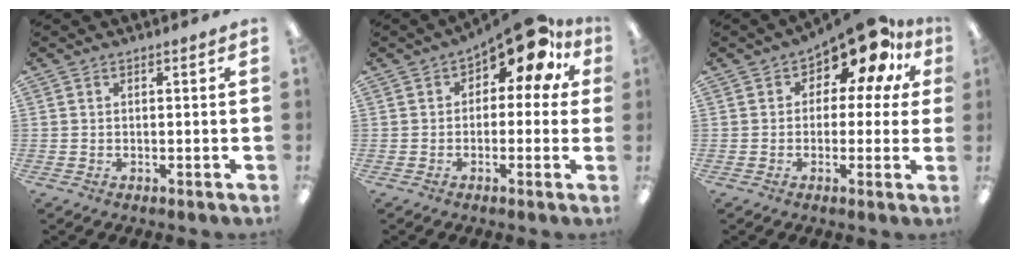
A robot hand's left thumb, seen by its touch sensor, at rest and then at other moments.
{"total": 11.6, "force": [7.0, 5.2, 7.6], "torque": [-0.105, -0.038, 0.117]}
{"total": 12.7, "force": [8.7, 5.6, 7.4], "torque": [-0.116, -0.057, 0.151]}